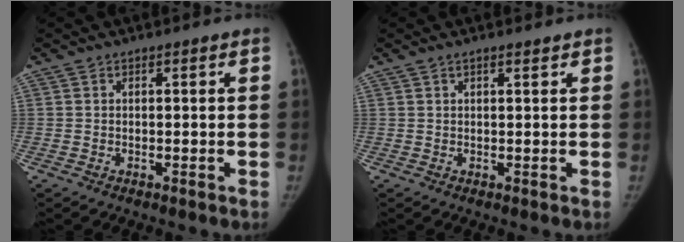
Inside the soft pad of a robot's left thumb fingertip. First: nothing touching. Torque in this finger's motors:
{"motor_torque": [0.47, -0.36, 0.54, -0.45, 0.12]}